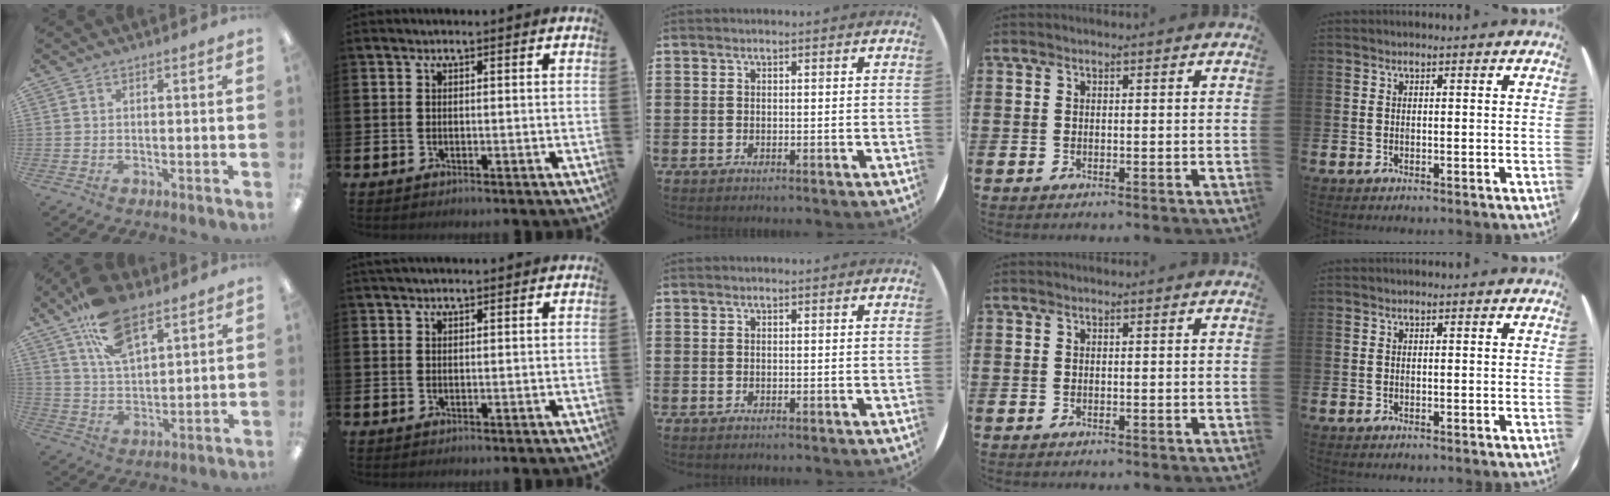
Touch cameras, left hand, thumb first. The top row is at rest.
{"thumb": {"total": 14.5, "force": [9.2, 6.8, 8.9], "torque": [-0.156, -0.030, 0.166]}, "index": {"total": 1.3, "force": [1.2, 0.3, 0.4], "torque": [0.003, -0.002, 0.020]}}